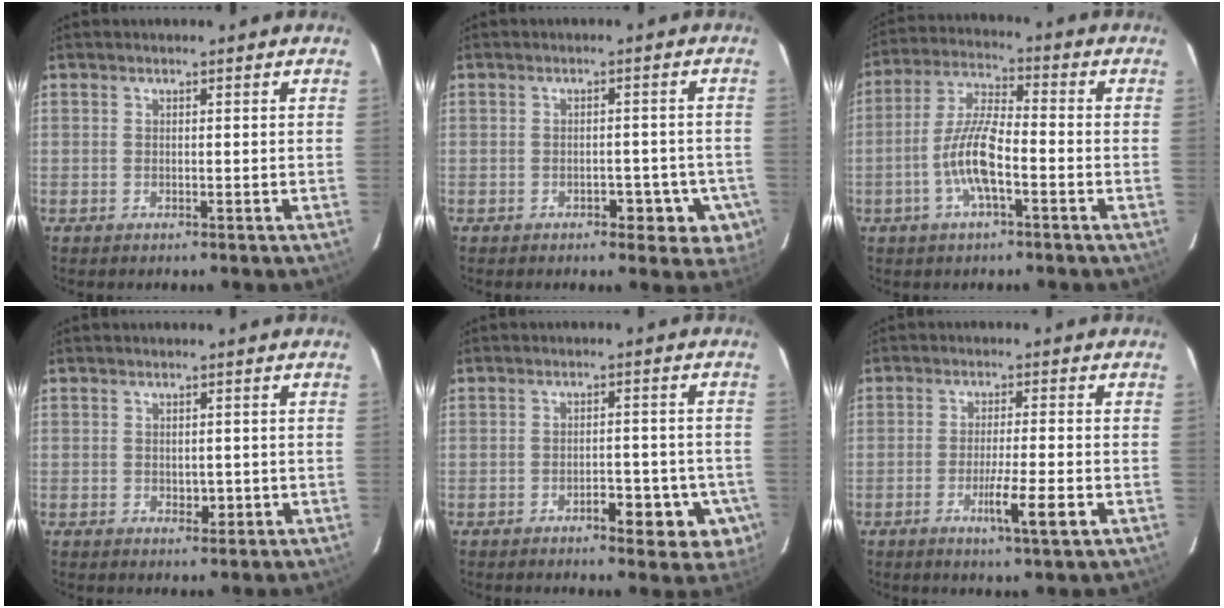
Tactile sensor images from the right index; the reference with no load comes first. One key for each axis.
{"total": 6.3, "fx": -3.3, "fy": 3.3, "fz": 4.2, "tx": -0.030, "ty": 0.009, "tz": -0.040}
{"total": 9.1, "fx": -2.9, "fy": 2.0, "fz": 8.4, "tx": -0.174, "ty": 0.010, "tz": -0.058}
{"total": 1.7, "fx": -0.3, "fy": 1.2, "fz": 1.2, "tx": -0.015, "ty": 0.000, "tz": 0.002}
{"total": 8.0, "fx": -4.2, "fy": 2.9, "fz": 6.2, "tx": -0.059, "ty": 0.009, "tz": -0.052}
{"total": 6.1, "fx": -2.5, "fy": -0.3, "fz": 5.6, "tx": -0.093, "ty": -0.012, "tz": -0.039}